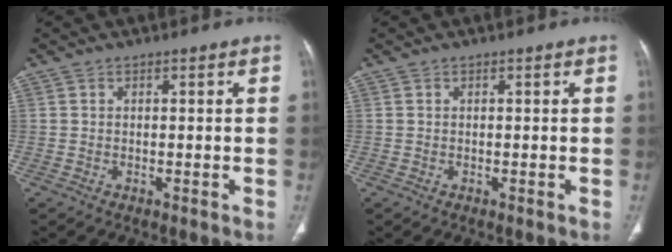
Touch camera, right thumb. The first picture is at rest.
{"total": 0.0}